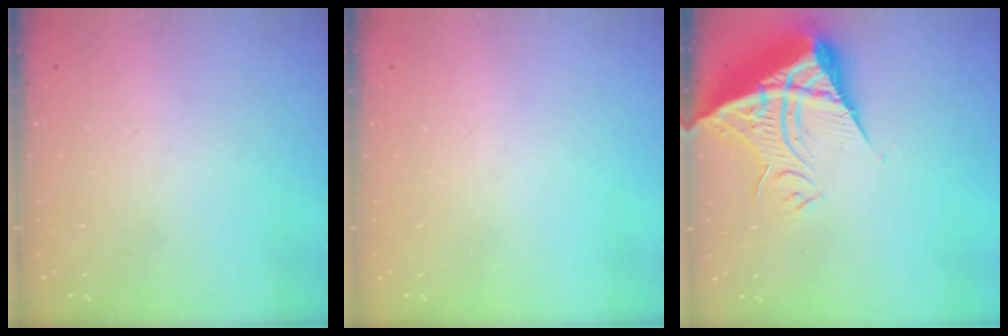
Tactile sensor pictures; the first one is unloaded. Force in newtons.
{"total": 0.0}
{"total": 13.2, "press": 13.1, "slide": 1.2}